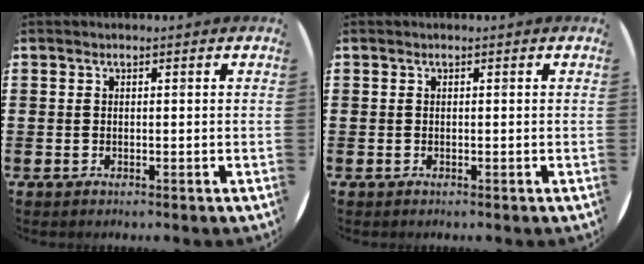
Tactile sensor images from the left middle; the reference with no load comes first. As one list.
[{"total": 0.0}]